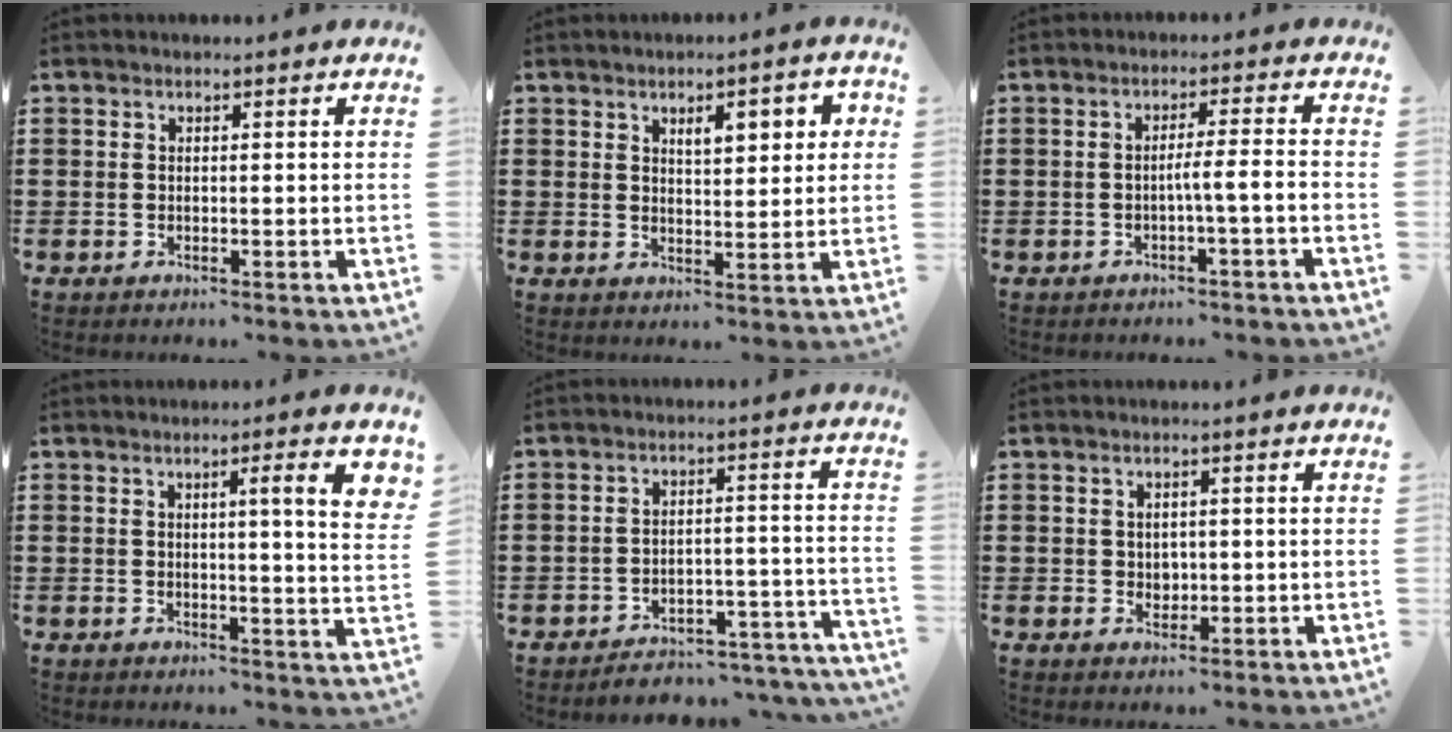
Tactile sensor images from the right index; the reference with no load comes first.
{"total": 4.5, "force": [1.9, 1.7, 3.7], "torque": [-0.052, 0.000, 0.025]}
{"total": 3.4, "force": [-1.4, -0.3, 3.1], "torque": [-0.055, -0.003, -0.028]}
{"total": 6.5, "force": [2.4, 0.3, 6.1], "torque": [-0.094, -0.007, 0.030]}
{"total": 3.8, "force": [-3.7, 0.6, 0.8], "torque": [-0.018, 0.002, -0.079]}
{"total": 1.6, "force": [0.5, 1.4, 0.6], "torque": [-0.008, 0.004, 0.007]}